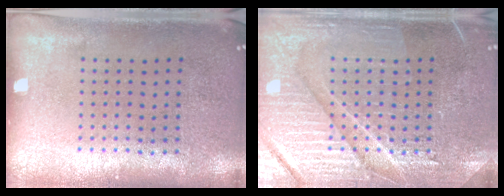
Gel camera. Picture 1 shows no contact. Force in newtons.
{"total": 4.3, "press": 4.2, "slide": 0.5}